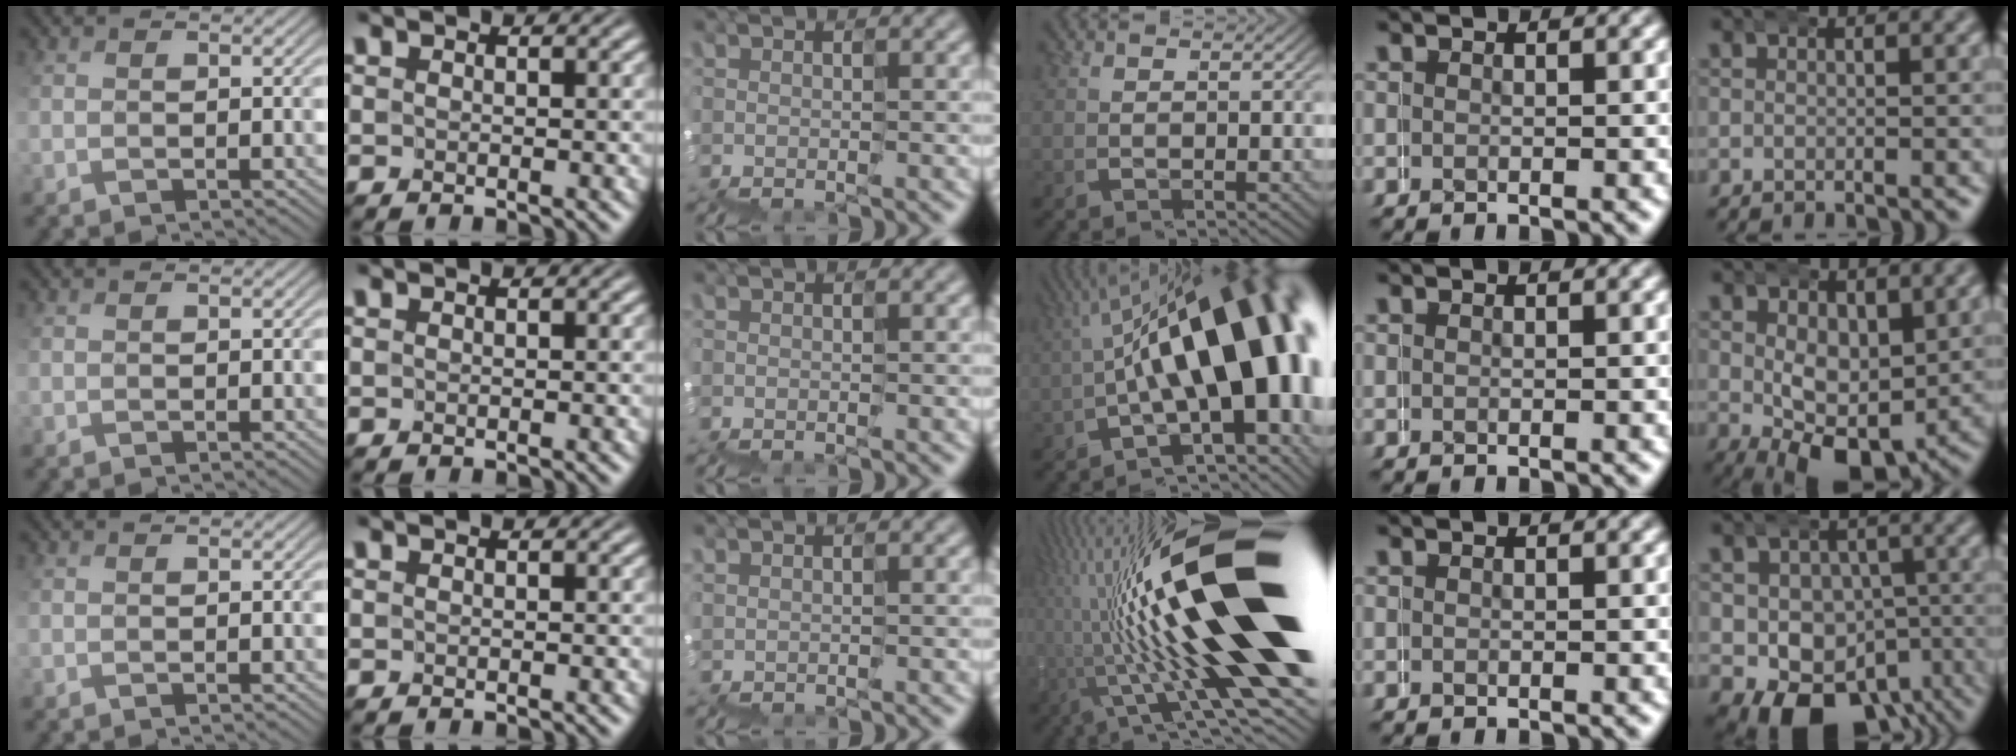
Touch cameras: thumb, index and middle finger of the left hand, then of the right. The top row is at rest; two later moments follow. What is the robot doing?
{"motion": "wrap", "object": "duck tape"}